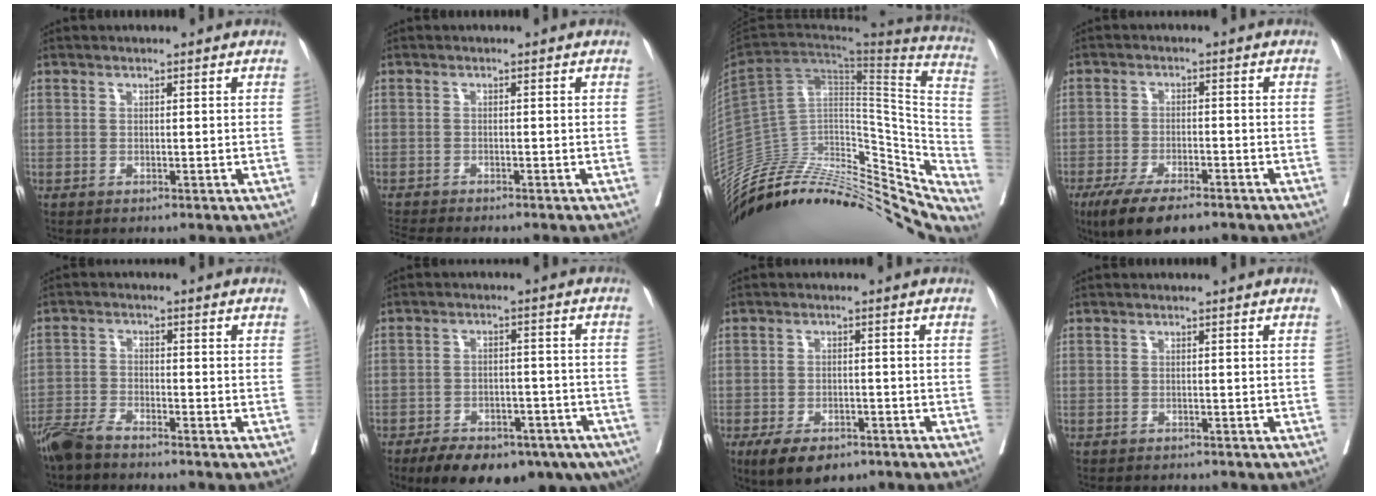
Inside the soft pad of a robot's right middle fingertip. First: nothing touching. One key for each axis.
{"total": 5.4, "fx": -5.0, "fy": 0.2, "fz": 2.0, "tx": -0.028, "ty": -0.010, "tz": -0.081}
{"total": 40.3, "fx": -32.7, "fy": 16.1, "fz": 17.2, "tx": -0.248, "ty": -0.008, "tz": -0.448}
{"total": 9.1, "fx": -6.6, "fy": 2.5, "fz": 5.7, "tx": -0.095, "ty": -0.015, "tz": -0.110}
{"total": 5.2, "fx": -4.6, "fy": 0.6, "fz": 2.3, "tx": -0.042, "ty": -0.014, "tz": -0.092}
{"total": 19.2, "fx": -13.2, "fy": 8.2, "fz": 11.3, "tx": -0.154, "ty": 0.001, "tz": -0.178}
{"total": 7.7, "fx": -5.3, "fy": 3.4, "fz": 4.3, "tx": -0.070, "ty": -0.004, "tz": -0.085}
{"total": 4.4, "fx": -4.0, "fy": 1.0, "fz": 1.3, "tx": -0.012, "ty": -0.004, "tz": -0.054}